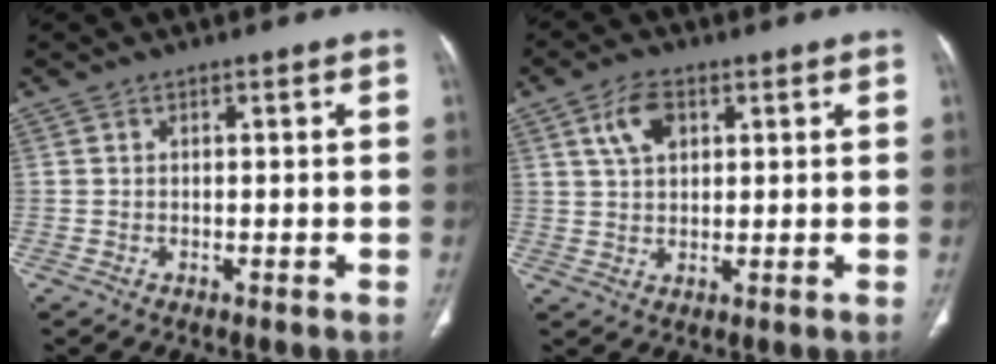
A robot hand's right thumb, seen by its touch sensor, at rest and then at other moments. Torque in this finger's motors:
{"motor_torque": [-0.45, 0.63, 0.06, 0.04, 0.09]}